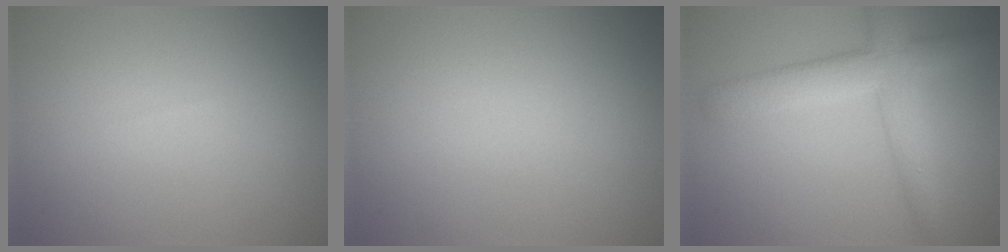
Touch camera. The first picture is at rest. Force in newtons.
{"total": 0.0}
{"total": 5.0, "press": 5.0, "slide": 0.3}